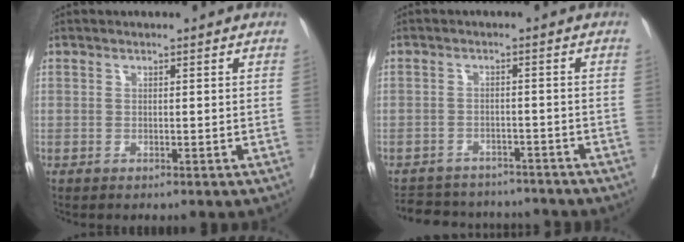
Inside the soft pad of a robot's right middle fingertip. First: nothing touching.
{"total": 10.8, "force": [-10.0, 3.6, 2.1], "torque": [-0.038, 0.014, -0.130]}